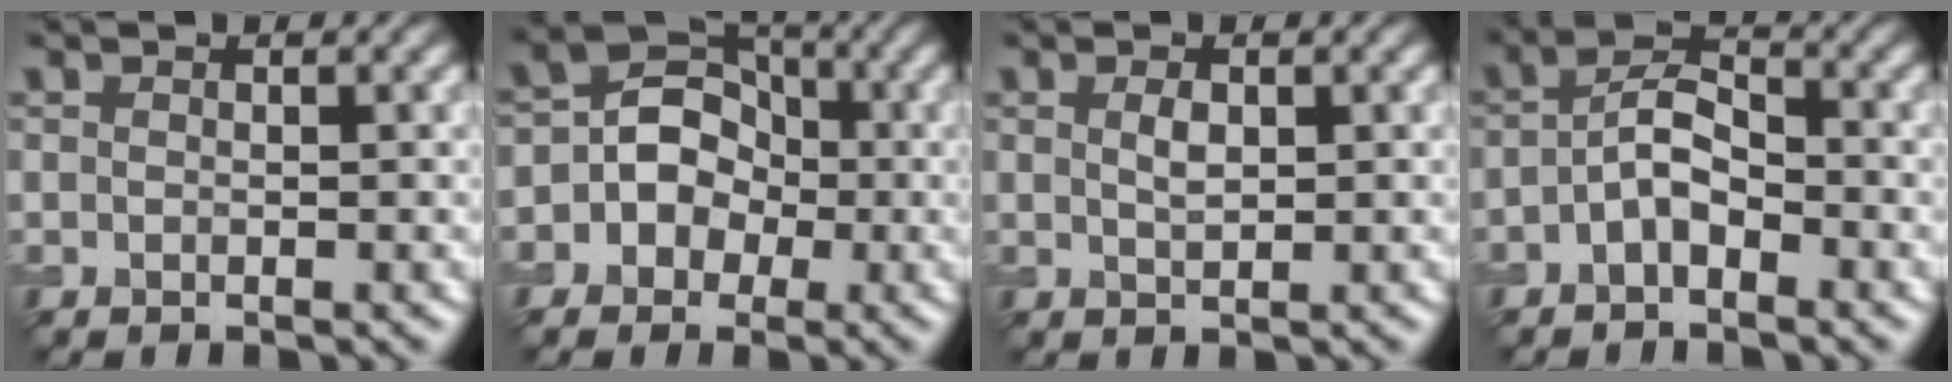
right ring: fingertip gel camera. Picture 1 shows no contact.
{"total": 5.6, "force": [-0.5, 5.1, 2.4], "torque": [-0.002, 0.023, -0.027]}
{"total": 1.2, "force": [0.5, 0.5, 1.0], "torque": [-0.021, 0.003, 0.014]}
{"total": 3.0, "force": [-1.1, 1.4, 2.4], "torque": [-0.043, 0.011, -0.027]}